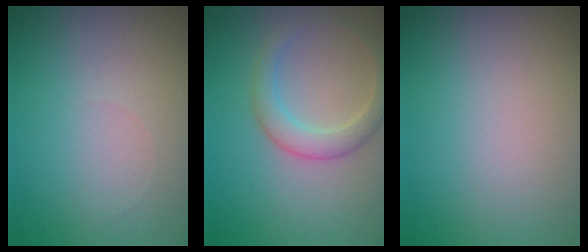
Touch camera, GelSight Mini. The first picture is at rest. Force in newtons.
{"total": 2.8, "press": 2.8, "slide": 0.0}
{"total": 0.0}